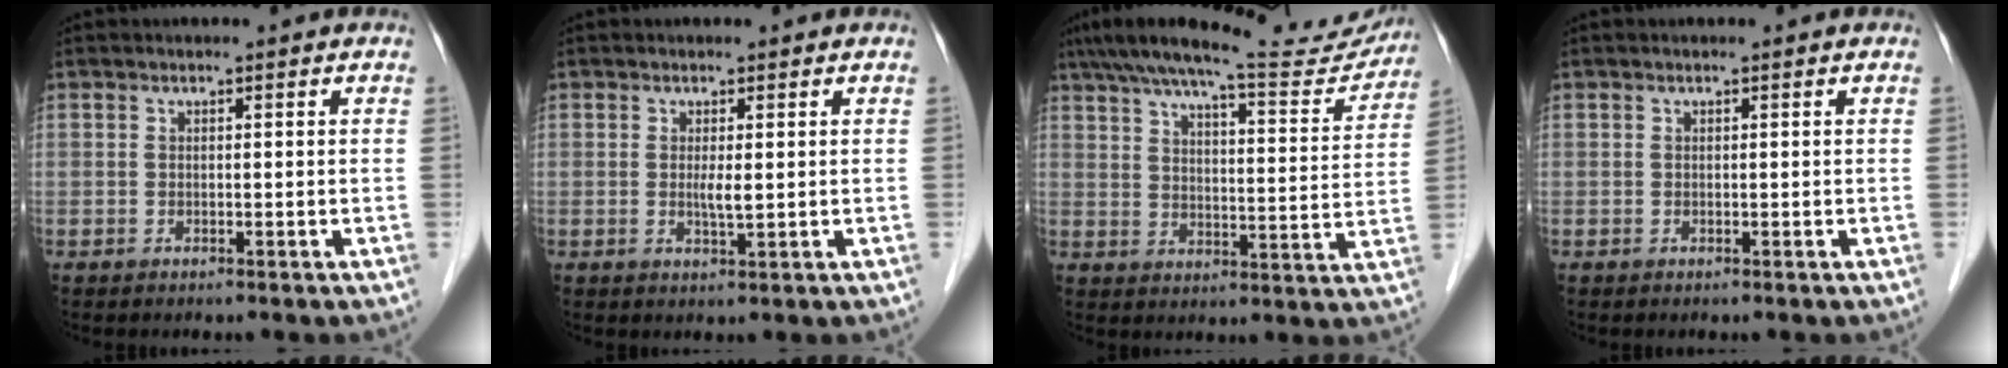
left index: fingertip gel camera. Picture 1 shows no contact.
{"total": 1.7, "force": [0.2, 0.2, 1.7], "torque": [-0.035, -0.006, 0.006]}
{"total": 20.0, "force": [18.2, 2.8, 7.7], "torque": [-0.119, -0.009, 0.242]}
{"total": 0.0}